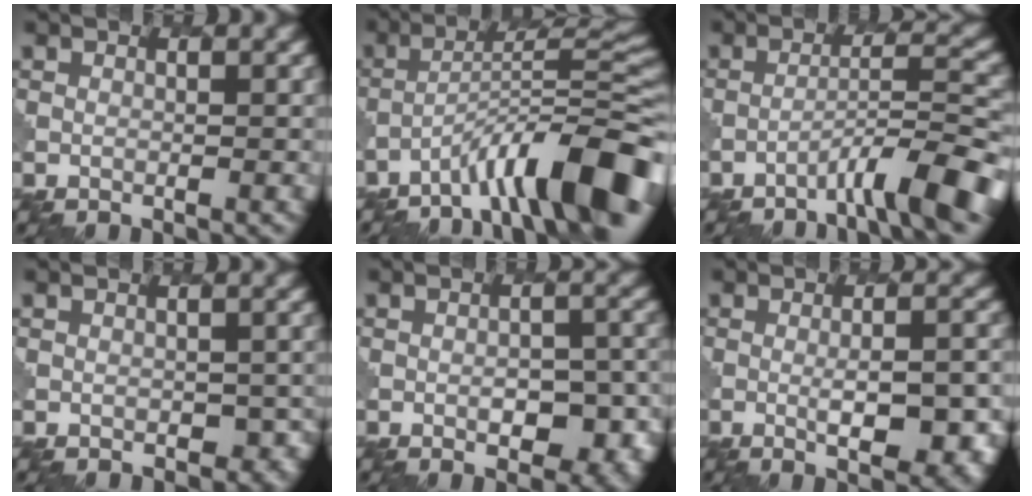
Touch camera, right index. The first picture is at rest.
{"total": 11.2, "force": [-7.1, 2.0, 8.4], "torque": [-0.120, 0.024, -0.111]}
{"total": 6.3, "force": [-4.2, 0.6, 4.7], "torque": [-0.067, 0.014, -0.072]}
{"total": 2.5, "force": [-1.0, 1.9, 1.4], "torque": [-0.012, -0.008, -0.002]}
{"total": 6.4, "force": [-2.4, 3.3, 5.0], "torque": [-0.053, 0.010, -0.016]}
{"total": 7.0, "force": [-1.5, 2.5, 6.3], "torque": [-0.087, -0.006, -0.009]}